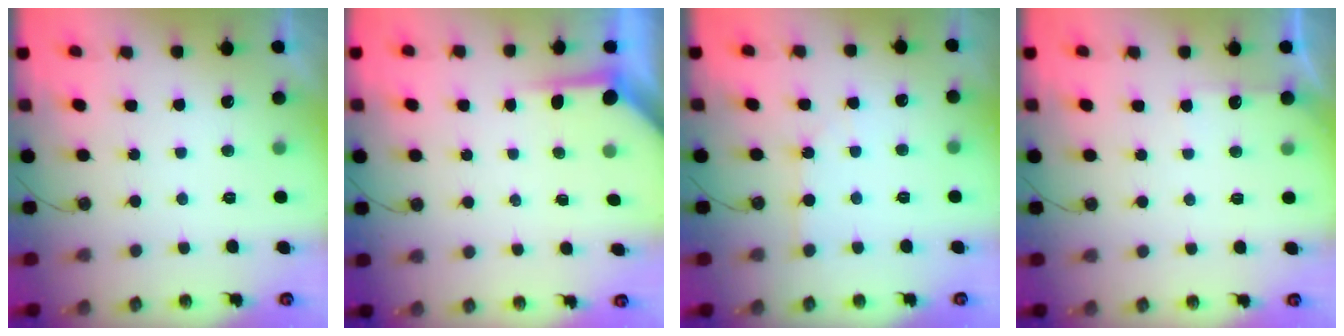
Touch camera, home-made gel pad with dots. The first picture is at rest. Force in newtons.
{"total": 3.9, "press": 3.9, "slide": 0.3}
{"total": 2.0, "press": 2.0, "slide": 0.2}
{"total": 4.3, "press": 4.3, "slide": 0.6}